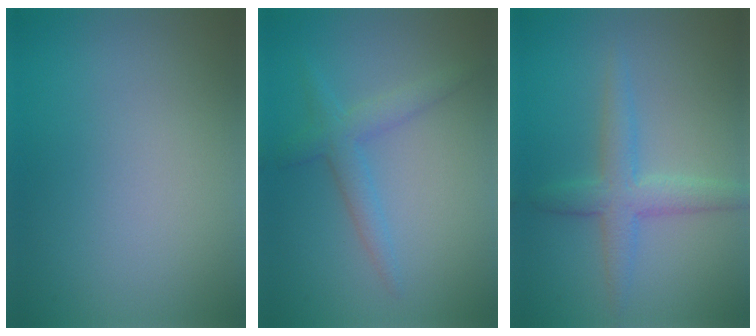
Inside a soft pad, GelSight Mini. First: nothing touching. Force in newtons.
{"total": 2.5, "press": 2.5, "slide": 0.1}
{"total": 3.3, "press": 3.3, "slide": 0.1}